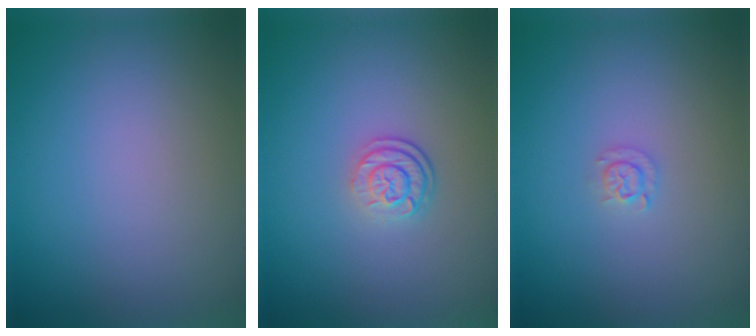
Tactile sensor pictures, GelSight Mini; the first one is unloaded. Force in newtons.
{"total": 2.5, "press": 1.9, "slide": 1.6}
{"total": 1.1, "press": 1.1, "slide": 0.2}